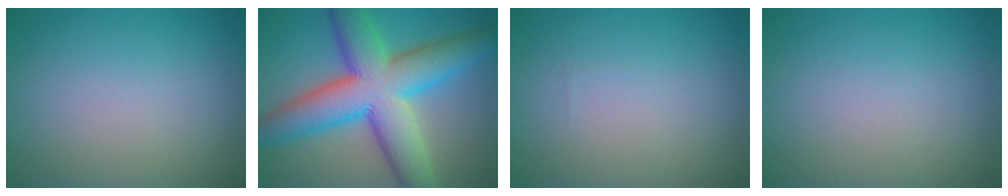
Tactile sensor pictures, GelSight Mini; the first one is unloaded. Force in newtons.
{"total": 12.9, "press": 12.9, "slide": 0.2}
{"total": 0.0}
{"total": 0.0}